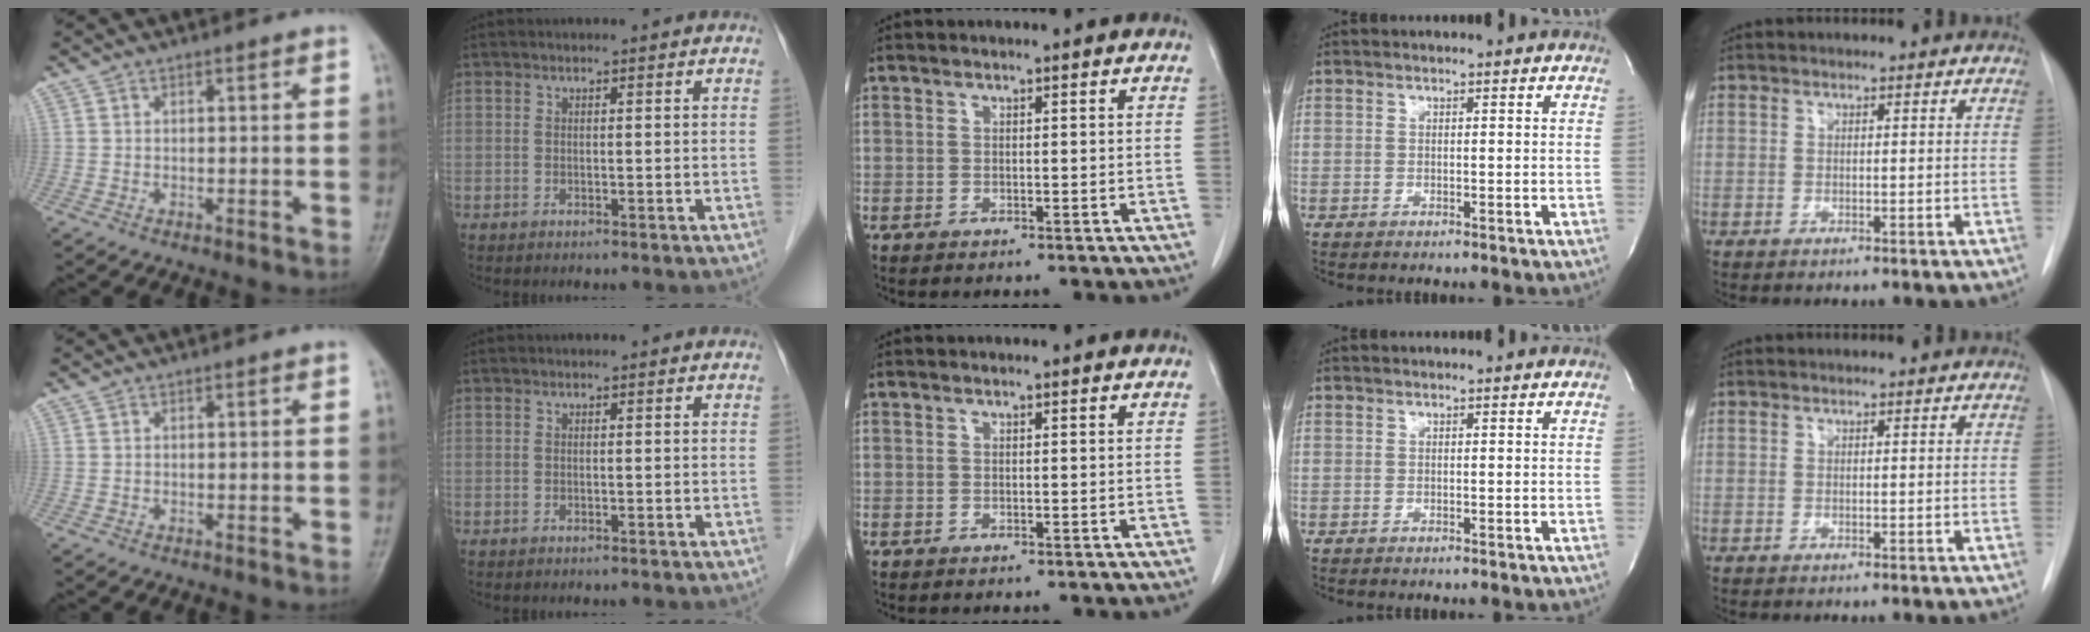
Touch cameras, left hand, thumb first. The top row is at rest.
{}